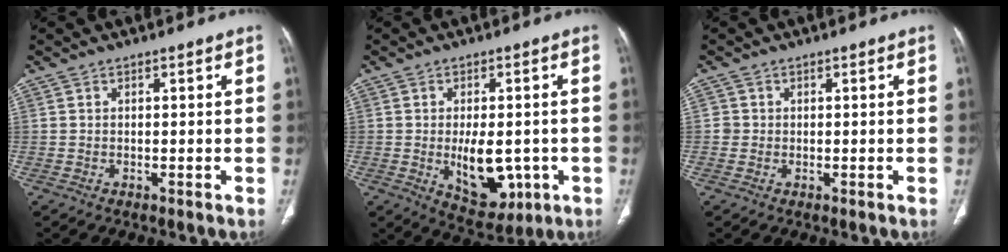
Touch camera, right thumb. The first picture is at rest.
{"total": 10.8, "force": [-2.0, 6.0, 8.8], "torque": [-0.110, -0.006, -0.010]}
{"total": 1.5, "force": [-0.1, 1.5, 0.1], "torque": [0.006, 0.006, -0.004]}